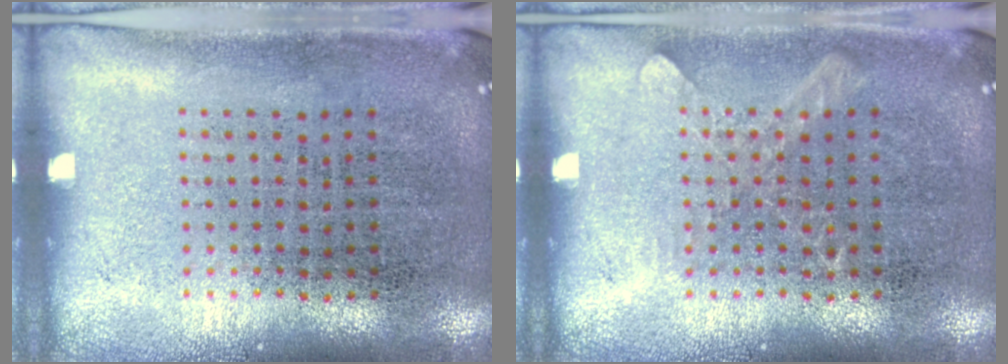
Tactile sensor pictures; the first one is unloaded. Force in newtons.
{"total": 0.8, "press": 0.8, "slide": 0.2}